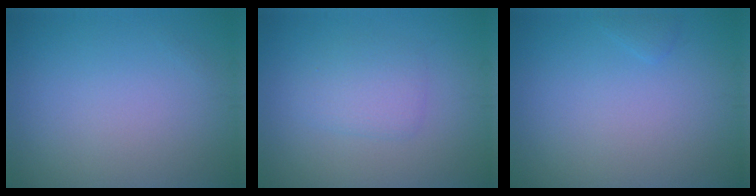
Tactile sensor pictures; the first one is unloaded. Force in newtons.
{"total": 2.3, "press": 2.3, "slide": 0.0}
{"total": 0.6, "press": 0.6, "slide": 0.1}